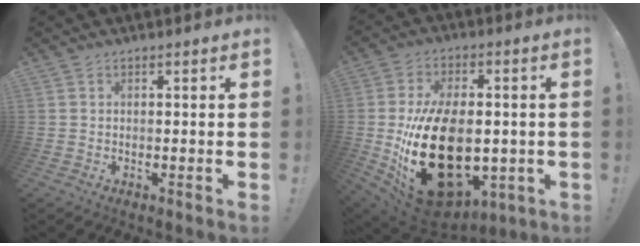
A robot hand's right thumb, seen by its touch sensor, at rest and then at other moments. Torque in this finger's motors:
{"motor_torque": [1.87, 3.13, 2.77, 0.00, 1.05]}